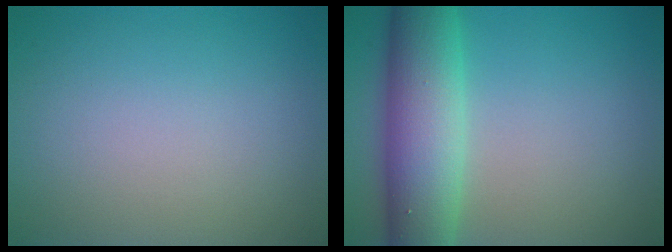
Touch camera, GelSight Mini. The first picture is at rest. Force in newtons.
{"total": 8.4, "press": 8.4, "slide": 0.2}